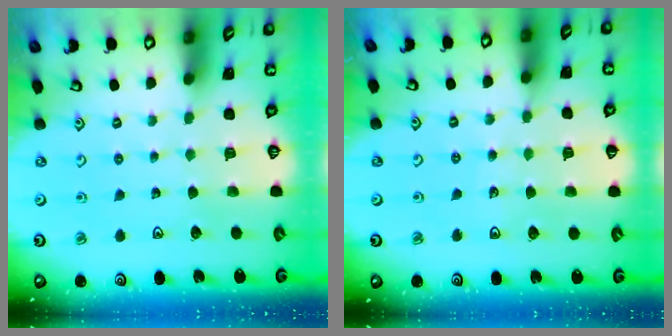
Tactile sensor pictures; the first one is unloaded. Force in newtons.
{"total": 3.2, "press": 2.4, "slide": 2.2}